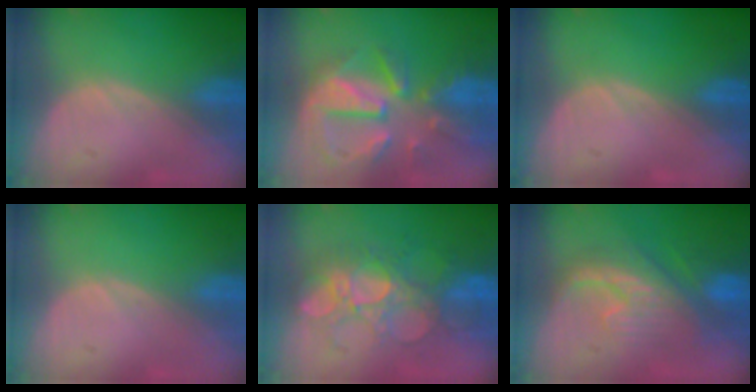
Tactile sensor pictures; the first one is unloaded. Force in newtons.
{"total": 11.3, "press": 9.9, "slide": 5.4}
{"total": 0.0}
{"total": 0.0}
{"total": 9.3, "press": 8.9, "slide": 2.6}
{"total": 8.3, "press": 8.2, "slide": 1.3}